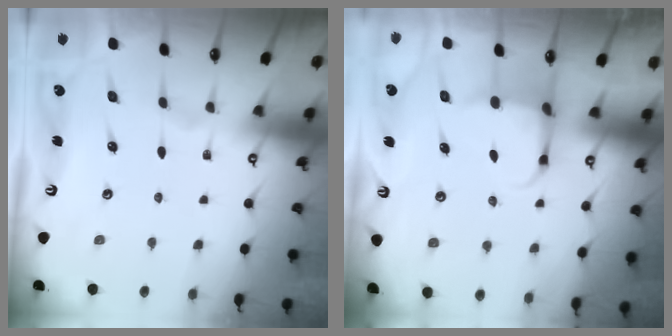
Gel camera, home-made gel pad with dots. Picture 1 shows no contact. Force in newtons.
{"total": 4.0, "press": 3.8, "slide": 1.0}